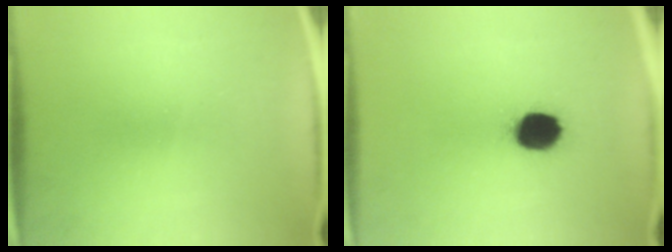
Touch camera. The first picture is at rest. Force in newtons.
{"total": 11.9}